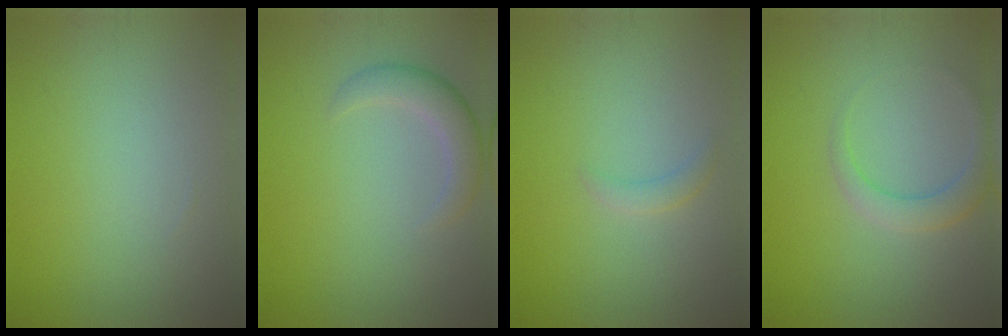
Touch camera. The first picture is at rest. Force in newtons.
{"total": 2.8, "press": 2.8, "slide": 0.0}
{"total": 1.2, "press": 1.2, "slide": 0.1}
{"total": 2.5, "press": 2.5, "slide": 0.1}